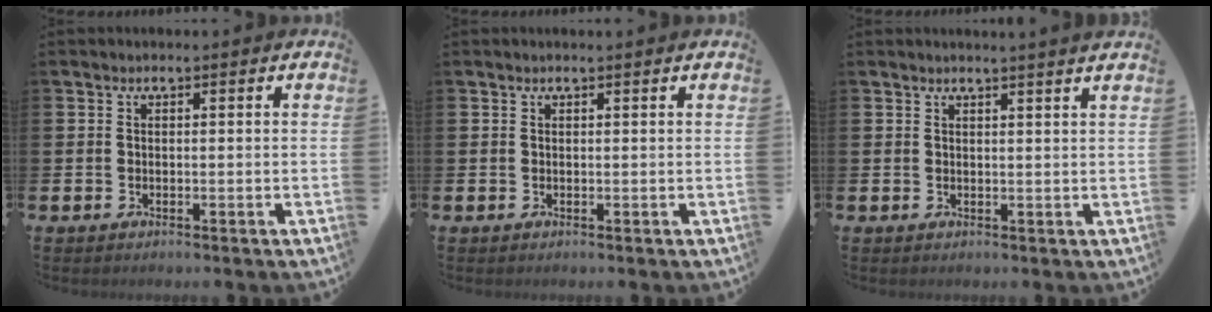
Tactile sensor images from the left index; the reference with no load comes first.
{"total": 0.0}
{"total": 1.3, "force": [1.2, -0.4, 0.1], "torque": [0.002, -0.007, 0.023]}